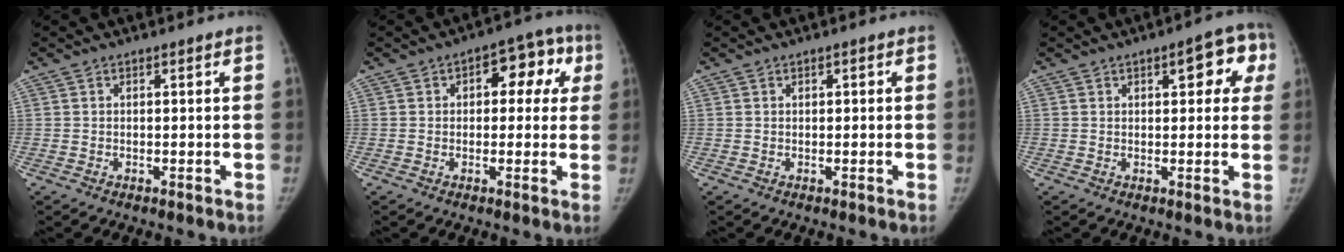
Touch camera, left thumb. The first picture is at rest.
{"total": 9.5, "force": [2.5, 5.7, 7.2], "torque": [-0.039, 0.022, 0.022]}
{"total": 0.6, "force": [0.2, 0.4, 0.4], "torque": [-0.001, 0.001, 0.001]}
{"total": 7.8, "force": [2.9, 3.7, 6.2], "torque": [-0.033, 0.007, 0.026]}